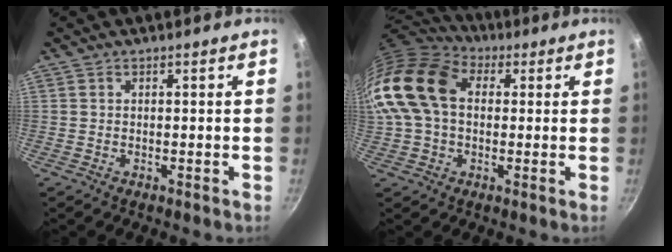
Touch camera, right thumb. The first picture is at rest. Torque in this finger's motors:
{"motor_torque": [1.58, 3.42, 0.90, 0.42, 0.70]}